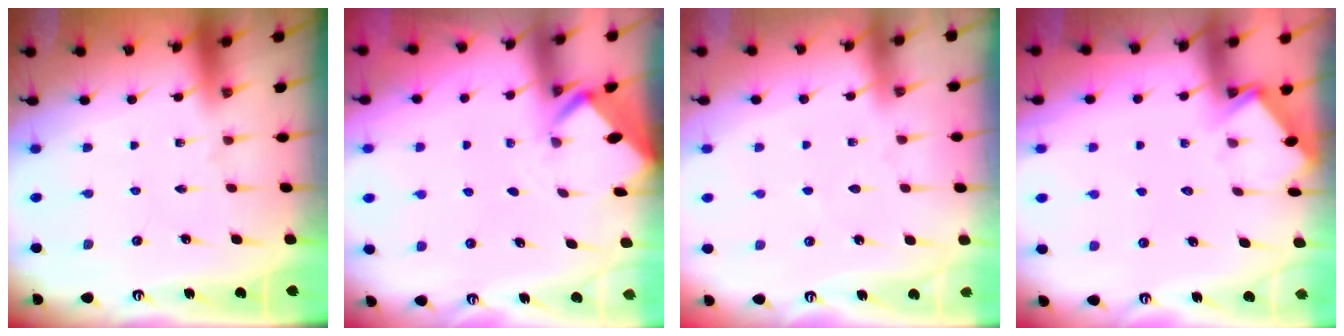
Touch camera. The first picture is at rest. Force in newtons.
{"total": 2.1, "press": 2.1, "slide": 0.2}
{"total": 2.5, "press": 2.5, "slide": 0.4}
{"total": 4.4, "press": 4.4, "slide": 0.5}